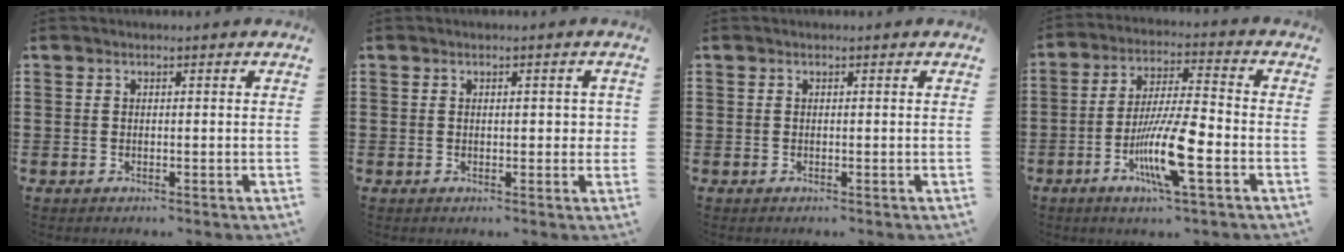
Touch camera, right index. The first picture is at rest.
{"total": 2.3, "force": [0.2, 1.0, 2.1], "torque": [-0.031, 0.004, 0.001]}
{"total": 0.0}
{"total": 11.4, "force": [-4.0, 1.9, 10.5], "torque": [-0.210, -0.011, -0.075]}